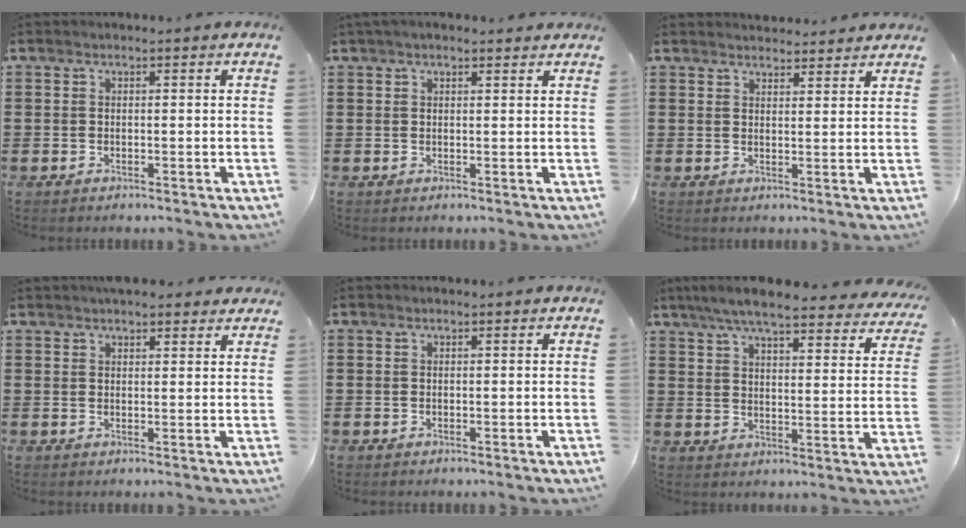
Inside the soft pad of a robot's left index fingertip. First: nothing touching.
{"total": 1.6, "force": [1.3, 0.3, 0.9], "torque": [-0.019, 0.003, 0.026]}
{"total": 2.6, "force": [2.5, 0.3, 0.0], "torque": [0.001, -0.009, 0.047]}
{"total": 3.0, "force": [2.8, 0.7, 1.0], "torque": [-0.026, 0.000, 0.052]}
{"total": 0.0}
{"total": 7.1, "force": [6.2, 0.3, 3.3], "torque": [-0.088, -0.032, 0.108]}